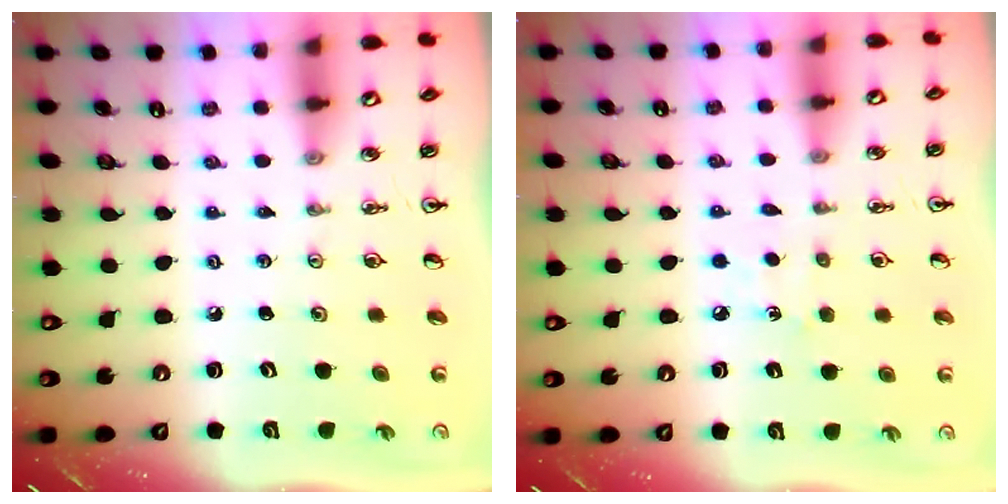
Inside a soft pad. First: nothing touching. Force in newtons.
{"total": 4.8, "press": 4.8, "slide": 0.5}